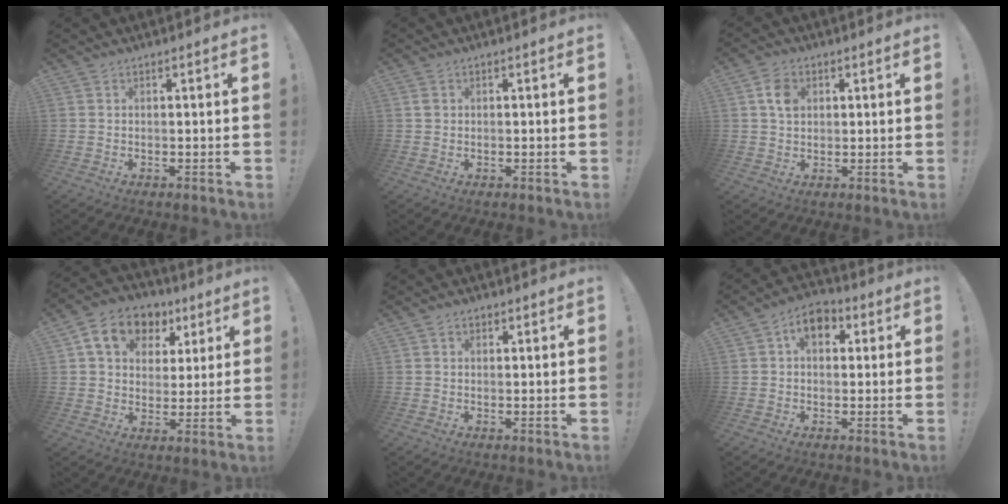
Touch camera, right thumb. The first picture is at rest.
{"total": 1.2, "force": [0.4, 1.0, 0.4], "torque": [0.001, 0.001, 0.005]}
{"total": 5.9, "force": [1.8, 4.7, 3.1], "torque": [-0.044, 0.005, 0.033]}
{"total": 13.1, "force": [6.2, 9.8, 6.1], "torque": [-0.096, -0.016, 0.119]}
{"total": 1.2, "force": [0.5, 1.0, 0.4], "torque": [0.002, -0.001, 0.007]}
{"total": 7.6, "force": [2.2, 5.4, 4.9], "torque": [-0.075, 0.006, 0.039]}